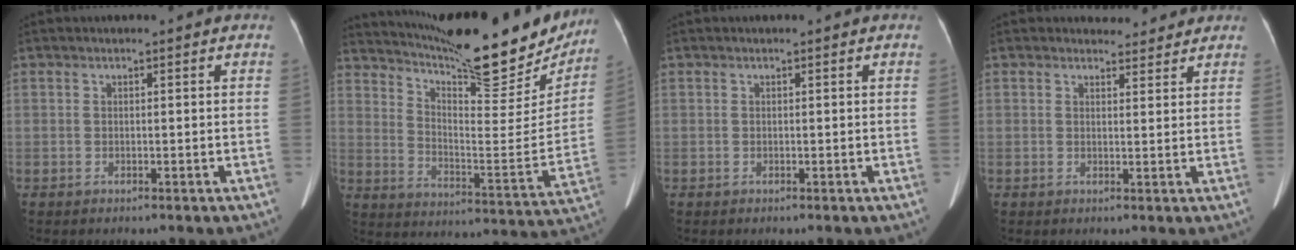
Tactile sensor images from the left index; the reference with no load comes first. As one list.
[{"total": 24.3, "force": [21.2, 4.6, 10.9], "torque": [-0.175, -0.045, 0.293]}, {"total": 0.0}, {"total": 3.3, "force": [3.1, 1.3, -0.1], "torque": [0.003, -0.001, 0.035]}]